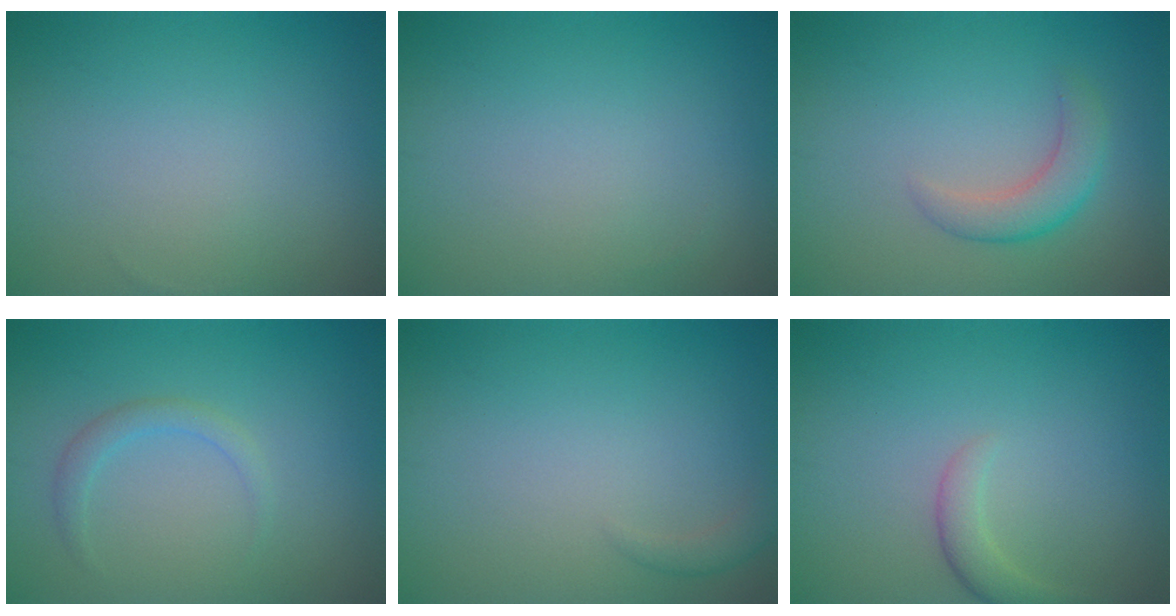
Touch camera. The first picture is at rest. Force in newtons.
{"total": 0.0}
{"total": 2.8, "press": 2.8, "slide": 0.2}
{"total": 1.5, "press": 1.5, "slide": 0.1}
{"total": 1.1, "press": 1.1, "slide": 0.1}
{"total": 2.0, "press": 2.0, "slide": 0.2}